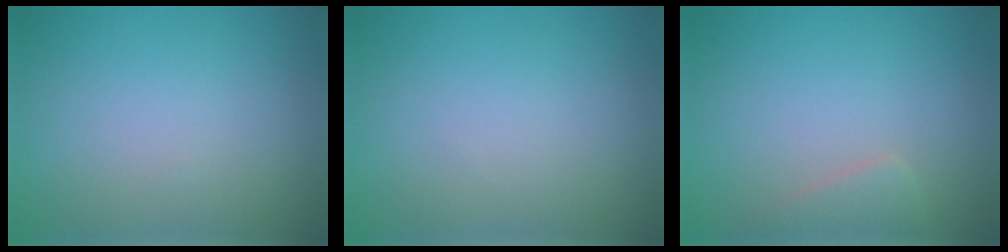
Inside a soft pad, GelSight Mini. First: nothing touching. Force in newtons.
{"total": 0.0}
{"total": 2.0, "press": 2.0, "slide": 0.1}